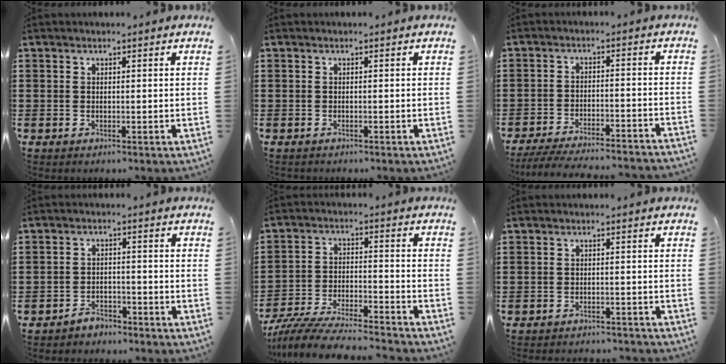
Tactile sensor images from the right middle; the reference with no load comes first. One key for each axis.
{"total": 0.0}
{"total": 5.1, "fx": -4.8, "fy": 0.0, "fz": 1.6, "tx": -0.031, "ty": -0.008, "tz": -0.095}
{"total": 2.7, "fx": -2.6, "fy": 0.6, "fz": 0.0, "tx": -0.008, "ty": 0.003, "tz": -0.056}
{"total": 8.0, "fx": -7.6, "fy": 0.7, "fz": 2.5, "tx": -0.047, "ty": 0.007, "tz": -0.147}
{"total": 1.5, "fx": -1.5, "fy": 0.1, "fz": 0.0, "tx": -0.005, "ty": 0.001, "tz": -0.032}